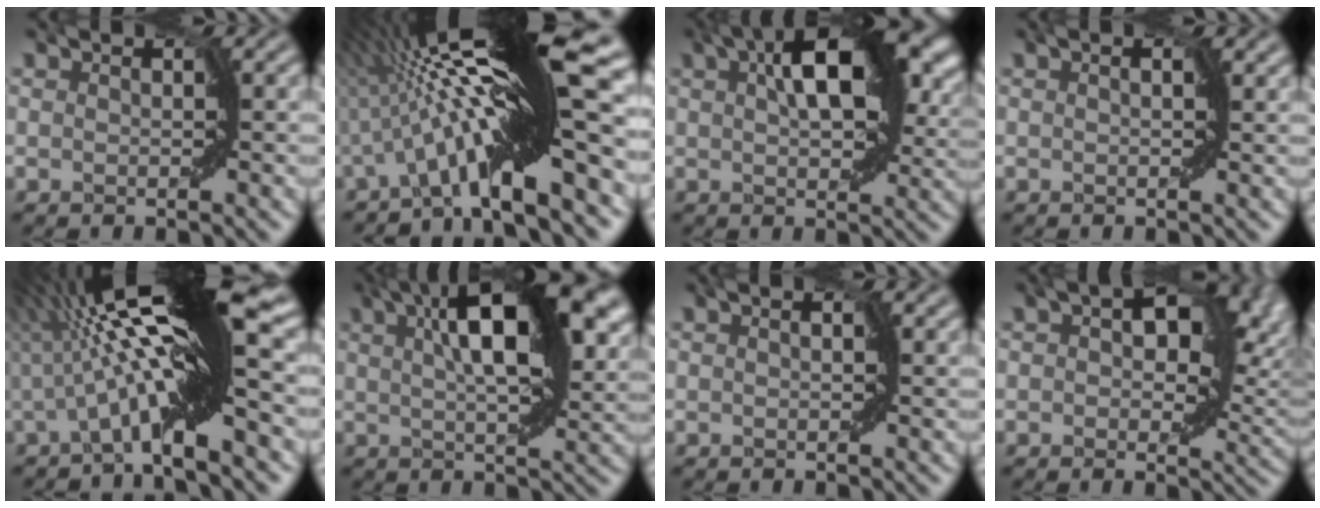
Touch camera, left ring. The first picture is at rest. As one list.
[{"total": 16.5, "force": [0.3, 2.3, 16.4], "torque": [-0.241, 0.025, -0.002]}, {"total": 12.5, "force": [4.6, 5.8, 10.0], "torque": [-0.151, 0.013, 0.067]}, {"total": 0.9, "force": [0.4, 0.3, 0.8], "torque": [-0.014, 0.001, 0.004]}, {"total": 12.5, "force": [0.4, 1.5, 12.4], "torque": [-0.201, 0.024, 0.002]}, {"total": 11.8, "force": [4.9, 3.9, 10.0], "torque": [-0.148, 0.008, 0.072]}, {"total": 0.6, "force": [0.2, 0.2, 0.5], "torque": [-0.010, 0.000, 0.000]}, {"total": 8.3, "force": [2.4, 4.8, 6.4], "torque": [-0.086, 0.000, 0.030]}]